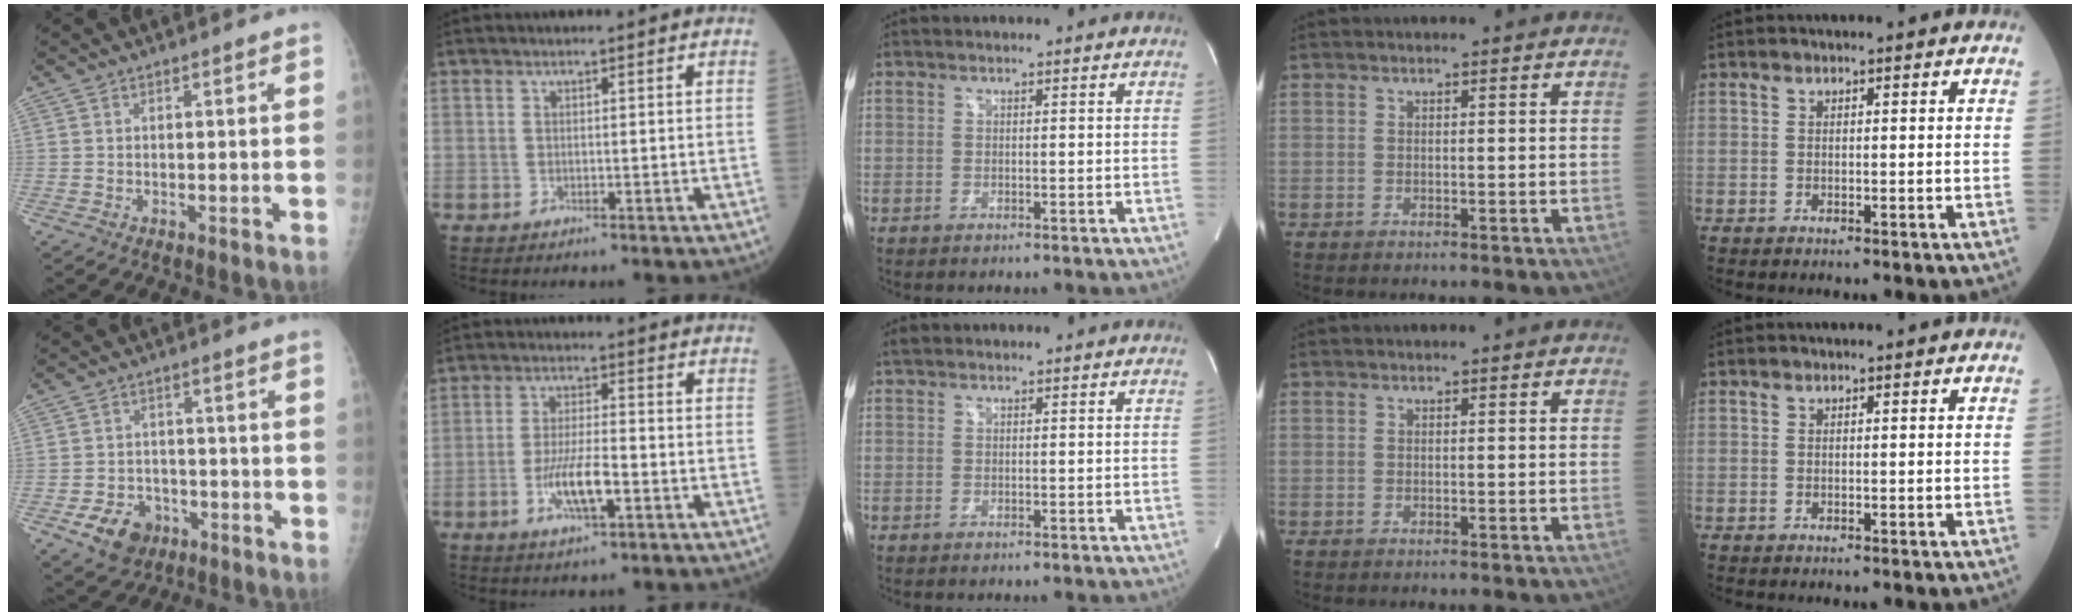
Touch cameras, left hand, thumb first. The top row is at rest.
{"thumb": {"total": 7.9, "force": [-3.9, 6.0, 3.3], "torque": [-0.037, 0.025, -0.056]}, "index": {"total": 6.7, "force": [-2.4, 1.3, 6.1], "torque": [-0.123, -0.005, -0.044]}, "middle": {"total": 0.7, "force": [0.6, 0.4, 0.2], "torque": [-0.011, 0.014, 0.014]}}